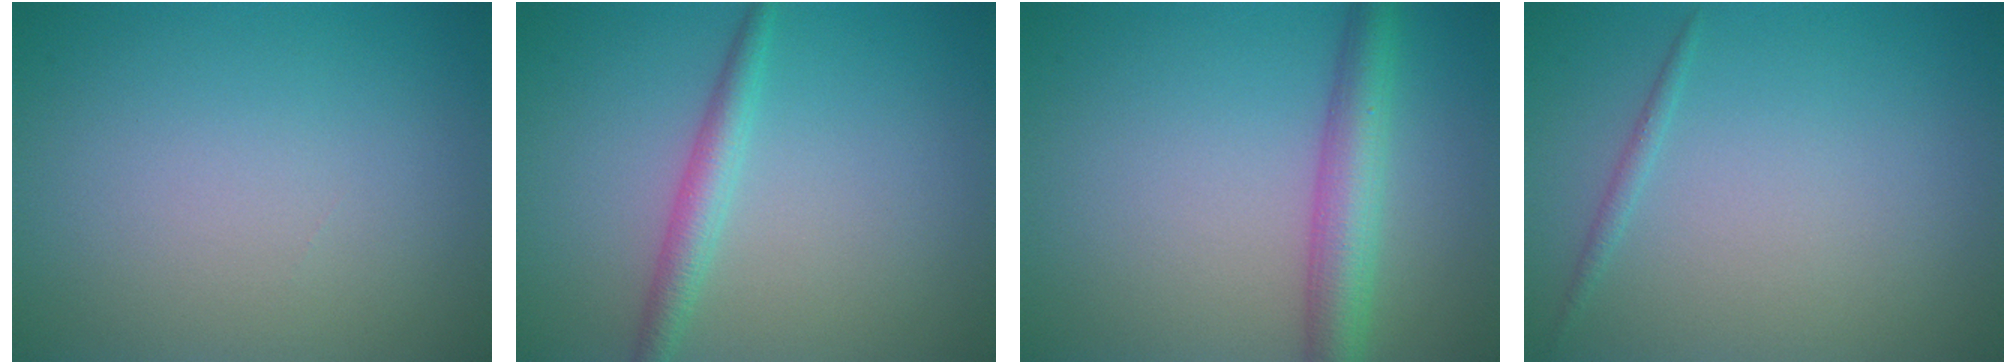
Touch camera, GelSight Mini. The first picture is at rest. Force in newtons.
{"total": 2.3, "press": 2.3, "slide": 0.0}
{"total": 4.5, "press": 4.5, "slide": 0.2}
{"total": 0.7, "press": 0.7, "slide": 0.0}